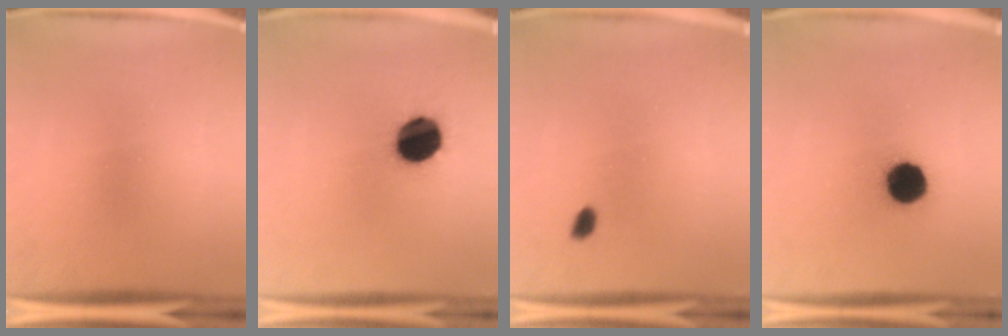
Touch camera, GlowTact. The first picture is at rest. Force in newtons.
{"total": 13.4}
{"total": 1.4}
{"total": 10.7}